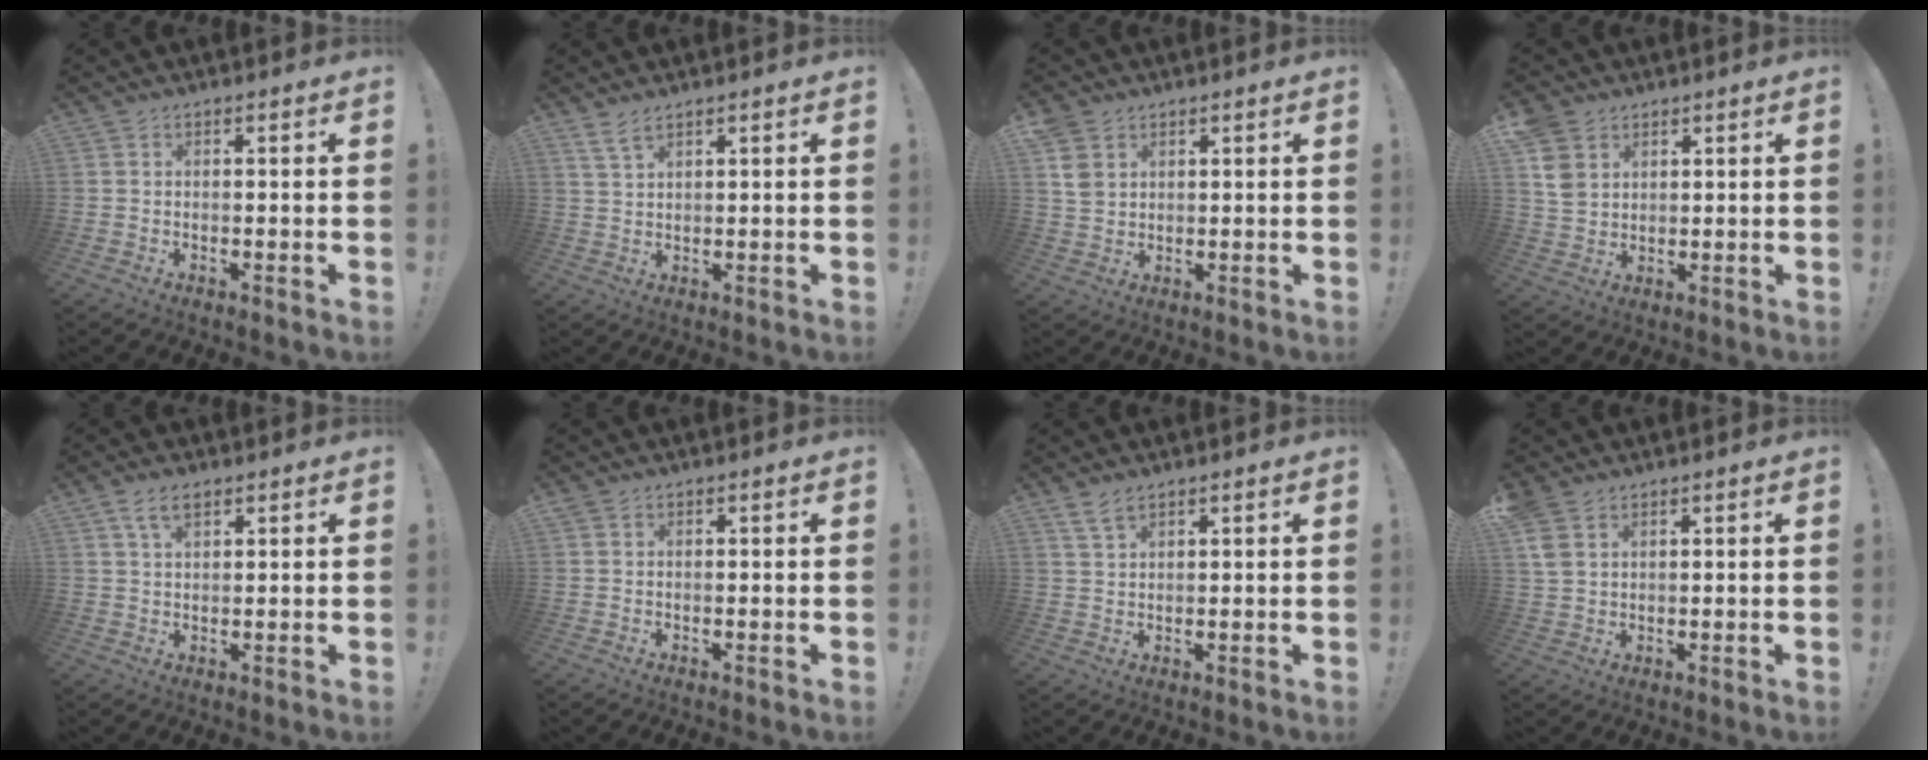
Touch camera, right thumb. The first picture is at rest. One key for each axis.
{"total": 4.0, "fx": 3.1, "fy": 1.3, "fz": 2.2, "tx": -0.040, "ty": -0.014, "tz": 0.059}
{"total": 5.0, "fx": 2.4, "fy": 3.9, "fz": 1.9, "tx": -0.028, "ty": -0.004, "tz": 0.049}
{"total": 8.0, "fx": 4.0, "fy": 6.3, "fz": 2.9, "tx": -0.039, "ty": -0.013, "tz": 0.083}
{"total": 5.3, "fx": 3.0, "fy": 2.6, "fz": 3.4, "tx": -0.056, "ty": -0.006, "tz": 0.055}
{"total": 1.3, "fx": 0.8, "fy": 1.0, "fz": 0.3, "tx": 0.002, "ty": -0.001, "tz": 0.013}
{"total": 4.4, "fx": 3.4, "fy": 2.0, "fz": 1.9, "tx": -0.028, "ty": -0.016, "tz": 0.064}
{"total": 5.4, "fx": 3.1, "fy": 3.5, "fz": 2.7, "tx": -0.049, "ty": -0.012, "tz": 0.060}